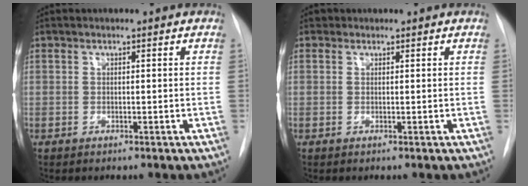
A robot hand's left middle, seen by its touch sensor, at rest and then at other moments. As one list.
[{"total": 0.6, "force": [0.4, 0.5, 0.0], "torque": [0.002, 0.002, 0.004]}]